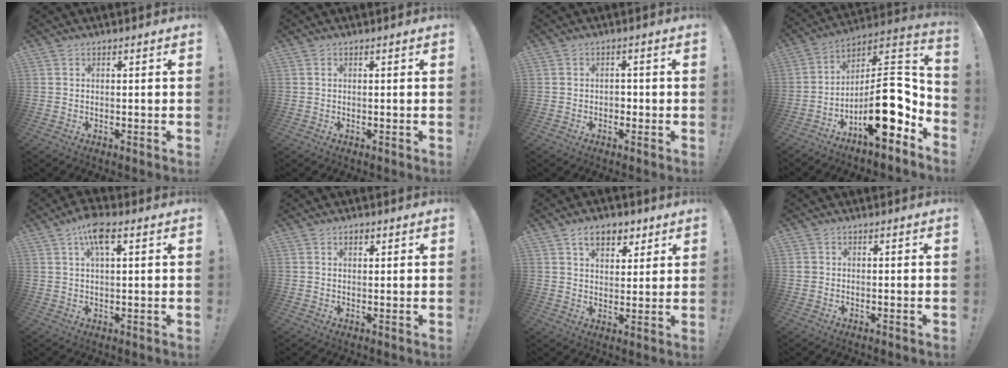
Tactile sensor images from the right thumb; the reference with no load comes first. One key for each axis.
{"total": 0.0}
{"total": 1.9, "fx": -0.6, "fy": 1.6, "fz": 0.8, "tx": -0.013, "ty": 0.004, "tz": -0.012}
{"total": 18.4, "fx": -5.7, "fy": 7.1, "fz": 16.0, "tx": -0.240, "ty": 0.022, "tz": -0.087}
{"total": 7.5, "fx": 3.4, "fy": 2.9, "fz": 6.0, "tx": -0.102, "ty": -0.003, "tz": 0.058}
{"total": 1.9, "fx": 1.0, "fy": 1.1, "fz": 1.1, "tx": -0.014, "ty": -0.001, "tz": 0.015}
{"total": 8.8, "fx": 4.8, "fy": 5.5, "fz": 4.8, "tx": -0.067, "ty": -0.011, "tz": 0.088}
{"total": 1.0, "fx": -0.1, "fy": 1.0, "fz": 0.2, "tx": -0.003, "ty": 0.002, "tz": -0.002}